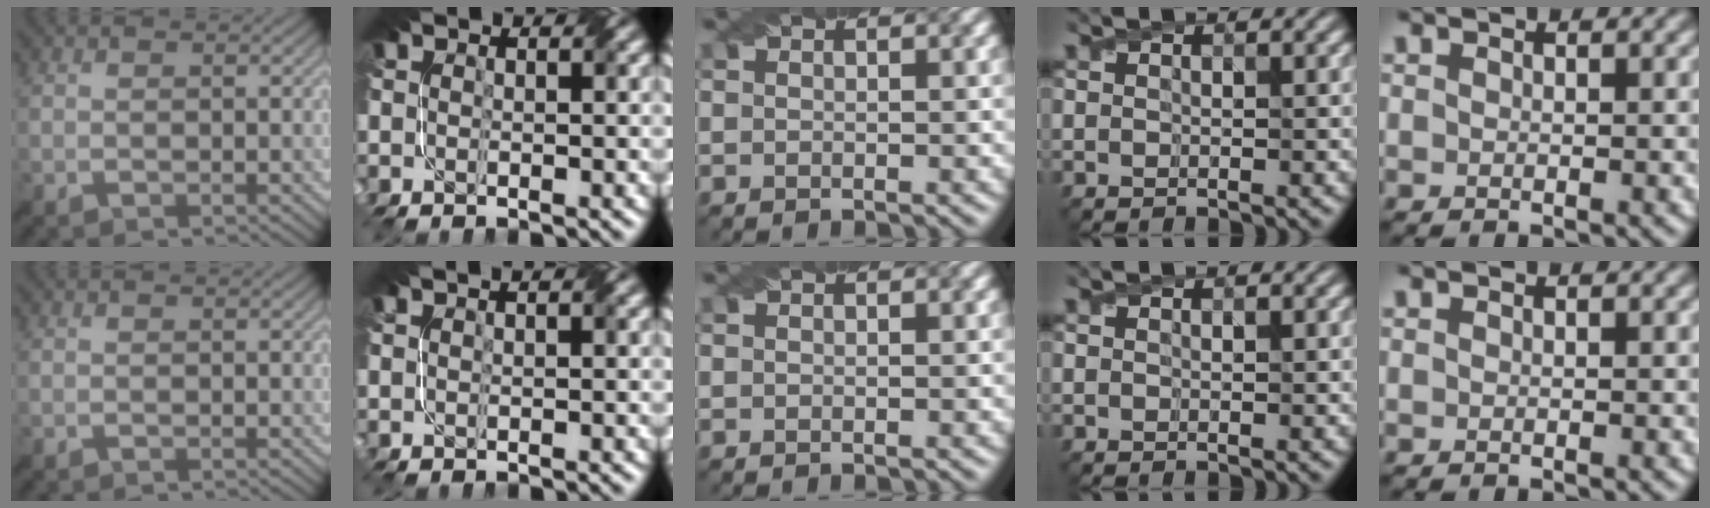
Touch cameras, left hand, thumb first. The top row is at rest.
{"index": {"total": 2.2, "force": [1.5, 0.9, 1.4], "torque": [-0.012, 0.006, 0.007]}}